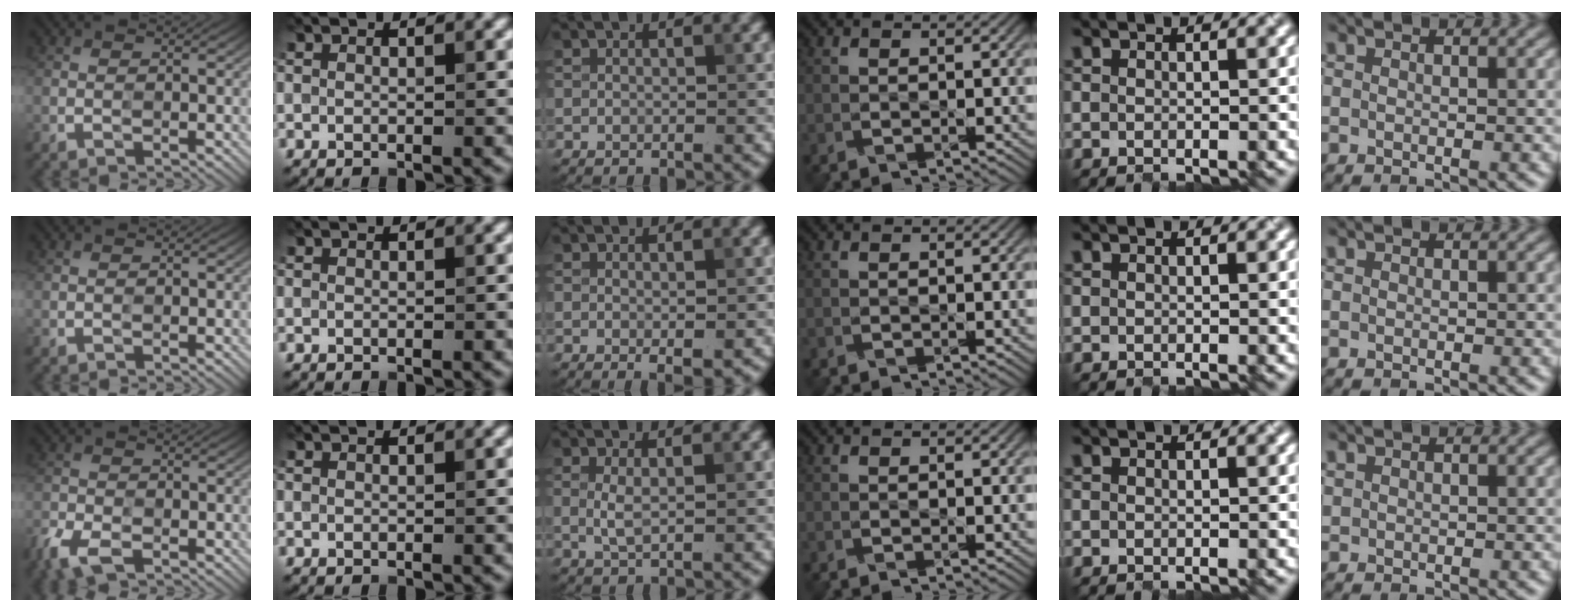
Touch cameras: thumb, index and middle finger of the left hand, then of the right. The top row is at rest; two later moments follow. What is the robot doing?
{"motion": "close", "object": "egg carton"}